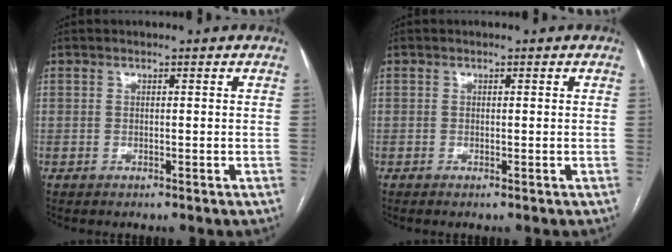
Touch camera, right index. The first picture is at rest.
{"total": 0.0}